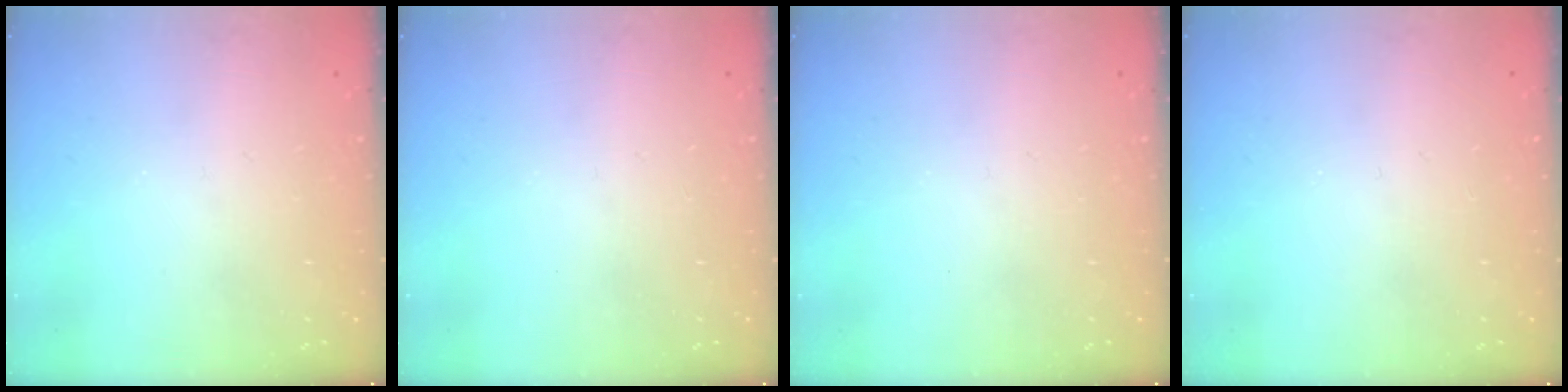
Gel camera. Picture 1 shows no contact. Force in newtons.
{"total": 0.0}
{"total": 0.0}
{"total": 0.0}